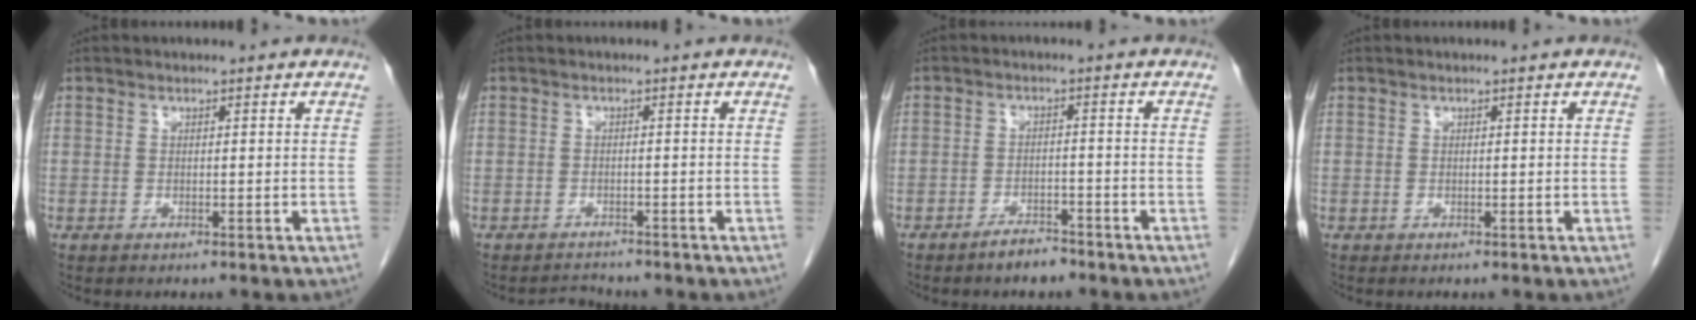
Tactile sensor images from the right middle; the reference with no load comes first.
{"total": 1.5, "force": [-1.5, 0.1, -0.4], "torque": [0.003, -0.010, -0.021]}
{"total": 3.1, "force": [-2.6, 0.9, 1.3], "torque": [-0.027, 0.000, -0.042]}
{"total": 0.0}